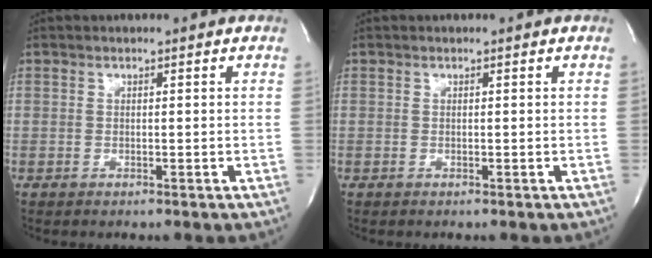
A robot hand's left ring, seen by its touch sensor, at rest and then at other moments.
{"total": 0.0}